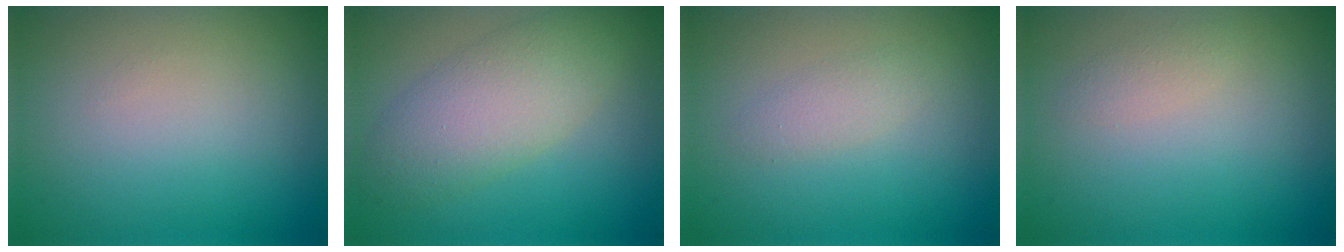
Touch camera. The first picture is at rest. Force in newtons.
{"total": 5.3, "press": 5.3, "slide": 0.2}
{"total": 1.4, "press": 1.4, "slide": 0.1}
{"total": 1.0, "press": 1.0, "slide": 0.0}